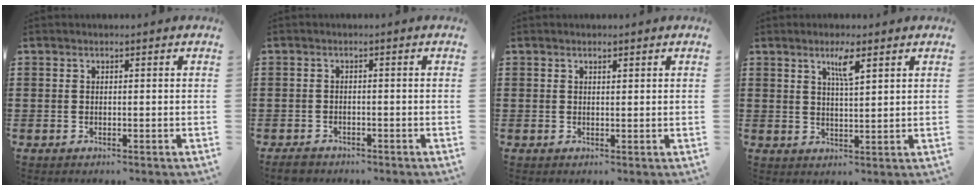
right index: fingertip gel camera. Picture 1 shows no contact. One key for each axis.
{"total": 1.8, "fx": -1.6, "fy": 0.8, "fz": 0.3, "tx": -0.017, "ty": 0.001, "tz": -0.036}
{"total": 0.6, "fx": 0.5, "fy": 0.2, "fz": 0.2, "tx": -0.006, "ty": 0.001, "tz": 0.009}
{"total": 3.7, "fx": 2.3, "fy": 0.5, "fz": 2.9, "tx": -0.055, "ty": 0.002, "tz": 0.035}